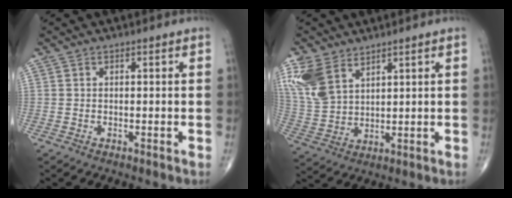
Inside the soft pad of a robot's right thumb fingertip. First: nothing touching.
{"total": 10.1, "force": [6.0, 5.8, 5.7], "torque": [-0.121, -0.015, 0.136]}